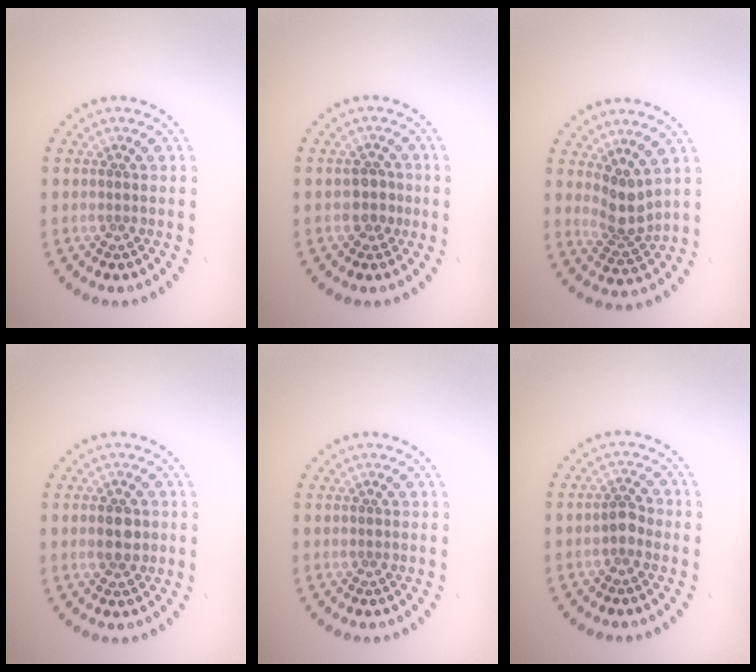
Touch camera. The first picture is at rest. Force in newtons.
{"total": 2.0, "press": 1.8, "slide": 0.8}
{"total": 3.0, "press": 2.2, "slide": 1.9}
{"total": 2.4, "press": 2.4, "slide": 0.1}
{"total": 0.0}
{"total": 1.5, "press": 1.4, "slide": 0.5}